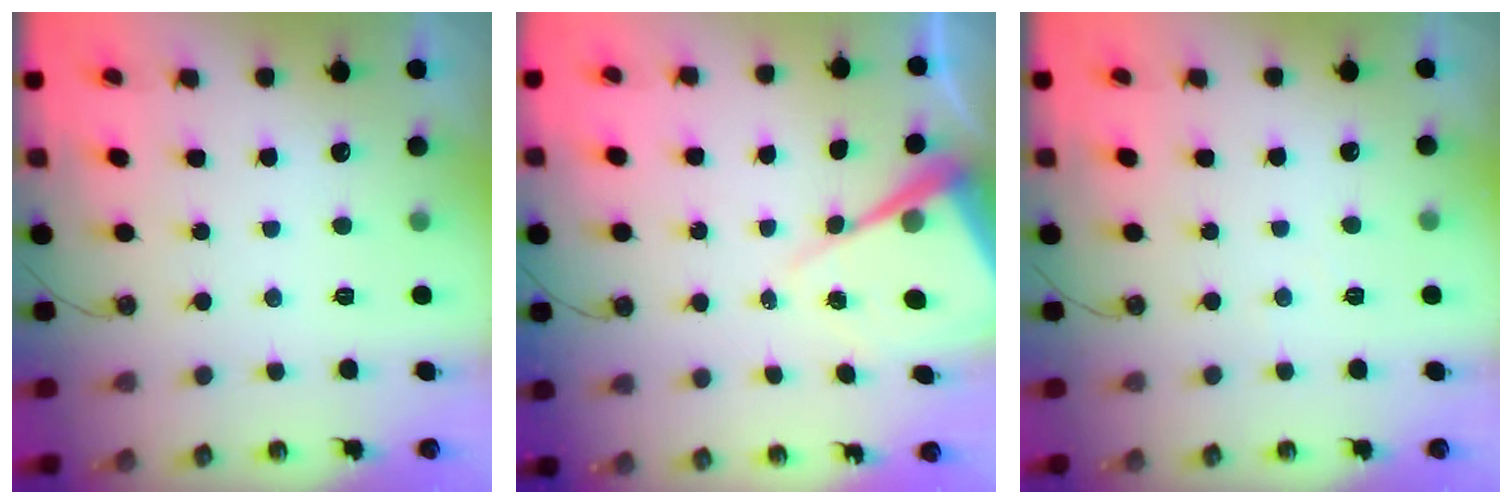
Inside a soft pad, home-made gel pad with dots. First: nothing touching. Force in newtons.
{"total": 10.6, "press": 10.5, "slide": 0.8}
{"total": 3.1, "press": 3.0, "slide": 0.5}